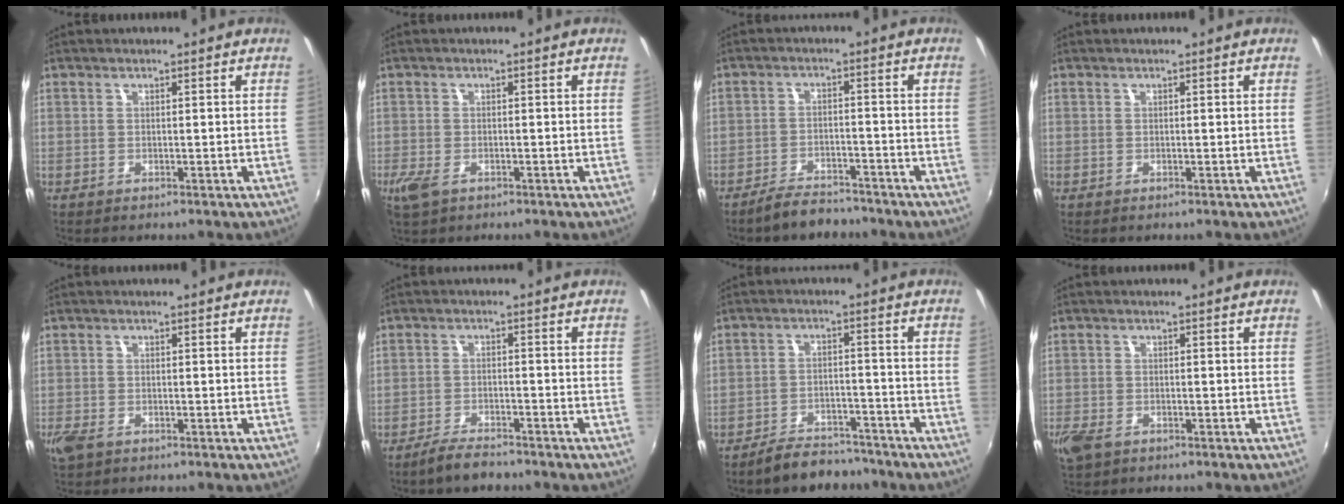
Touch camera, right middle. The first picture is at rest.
{"total": 4.2, "force": [-2.3, 2.4, 2.6], "torque": [-0.064, -0.011, -0.044]}
{"total": 6.0, "force": [-5.3, 2.0, 1.8], "torque": [-0.052, 0.006, -0.083]}
{"total": 0.0}
{"total": 3.4, "force": [-2.0, 1.9, 2.0], "torque": [-0.048, -0.009, -0.039]}
{"total": 4.6, "force": [-4.0, 1.0, 1.9], "torque": [-0.056, -0.004, -0.074]}
{"total": 8.1, "force": [-7.2, 2.8, 2.2], "torque": [-0.059, 0.010, -0.100]}
{"total": 4.7, "force": [-2.8, 2.8, 2.6], "torque": [-0.068, -0.012, -0.053]}